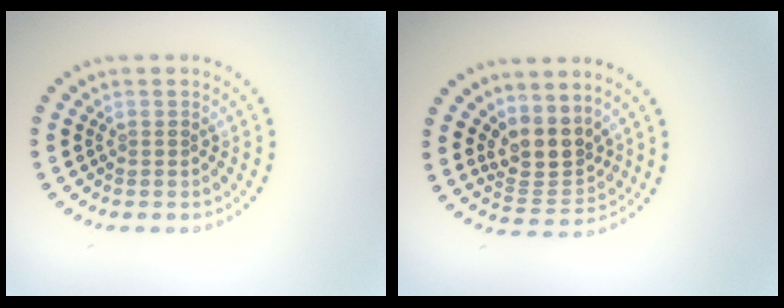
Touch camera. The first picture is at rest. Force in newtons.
{"total": 3.6, "press": 2.7, "slide": 2.3}